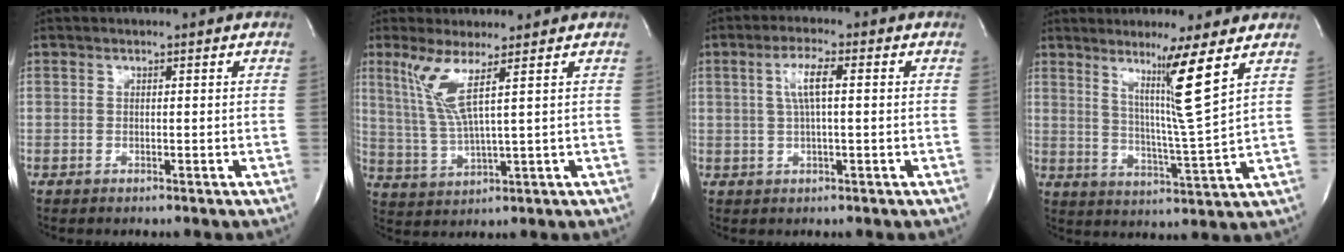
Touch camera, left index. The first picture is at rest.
{"total": 6.2, "force": [2.9, -0.5, 5.5], "torque": [-0.123, -0.008, 0.066]}
{"total": 4.8, "force": [0.8, 0.7, 4.6], "torque": [-0.091, 0.007, 0.015]}
{"total": 8.7, "force": [4.6, -2.6, 6.9], "torque": [-0.120, -0.031, 0.082]}